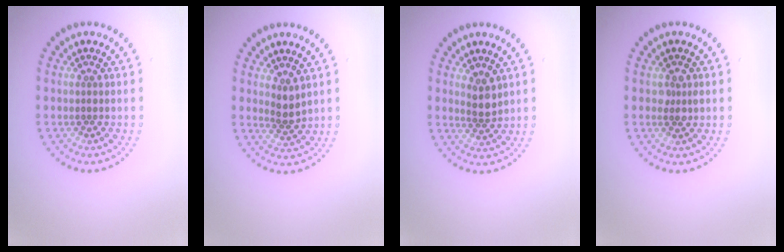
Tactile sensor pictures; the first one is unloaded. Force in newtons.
{"total": 1.8, "press": 1.5, "slide": 1.1}
{"total": 2.0, "press": 1.7, "slide": 1.0}
{"total": 1.2, "press": 1.1, "slide": 0.1}